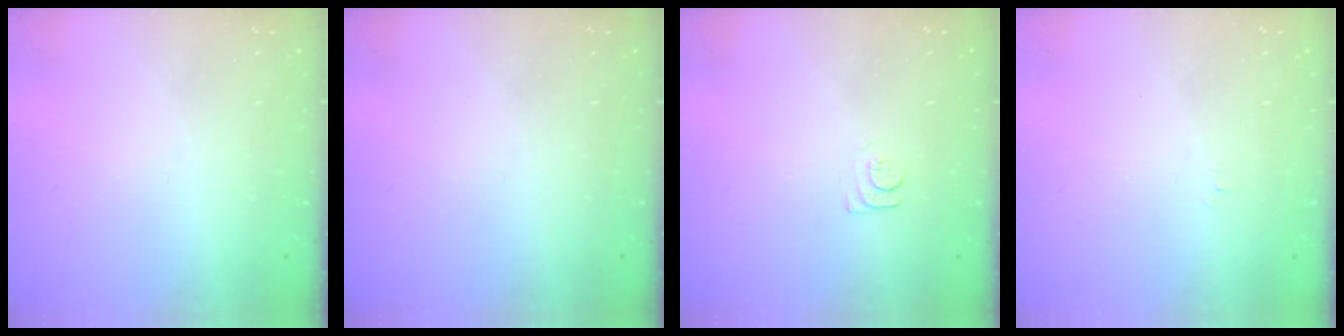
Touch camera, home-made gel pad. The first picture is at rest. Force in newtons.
{"total": 0.0}
{"total": 5.9, "press": 5.8, "slide": 0.7}
{"total": 2.5, "press": 2.5, "slide": 0.3}